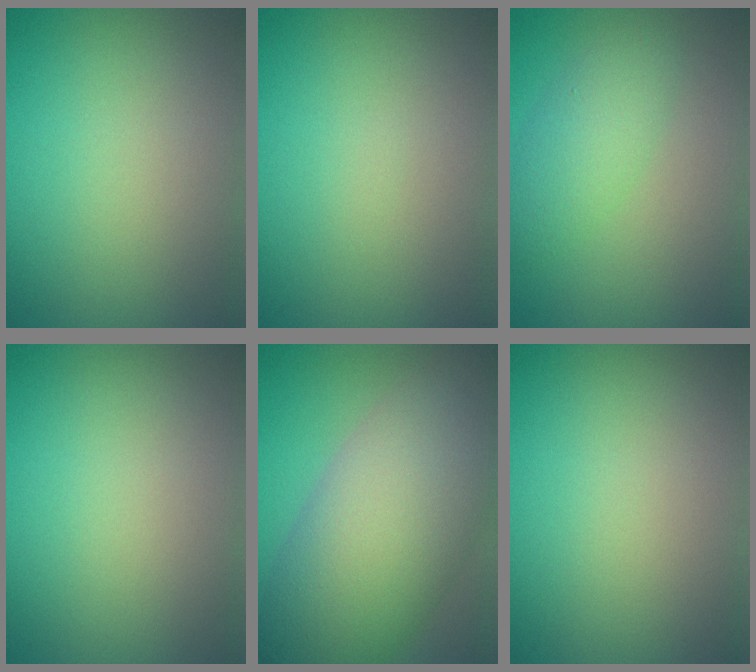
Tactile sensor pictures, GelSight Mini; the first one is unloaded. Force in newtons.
{"total": 0.0}
{"total": 2.7, "press": 2.7, "slide": 0.0}
{"total": 0.0}
{"total": 11.2, "press": 11.2, "slide": 0.5}
{"total": 0.0}